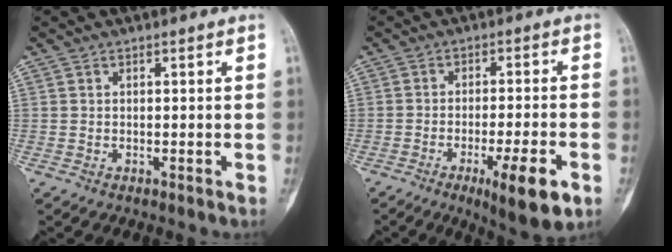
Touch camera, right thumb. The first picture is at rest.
{"total": 10.6, "force": [-4.7, 1.9, 9.3], "torque": [-0.144, 0.006, -0.063]}